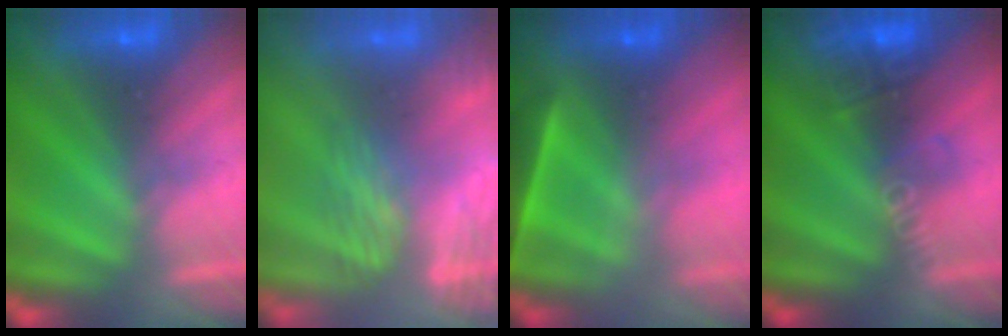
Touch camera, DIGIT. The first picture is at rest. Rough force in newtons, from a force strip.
{"total": 3.6}
{"total": 4.5}
{"total": 2.7}